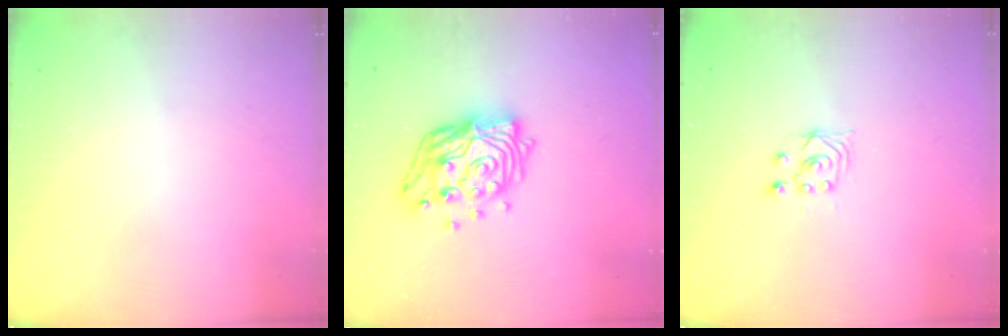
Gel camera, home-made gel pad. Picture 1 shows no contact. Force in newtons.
{"total": 15.5, "press": 15.4, "slide": 1.4}
{"total": 2.5, "press": 2.2, "slide": 1.2}